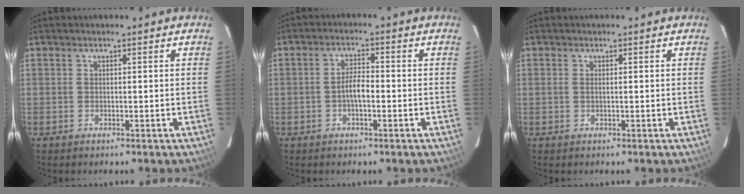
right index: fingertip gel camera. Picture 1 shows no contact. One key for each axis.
{"total": 3.4, "fx": -1.1, "fy": 1.1, "fz": 3.1, "tx": -0.059, "ty": 0.008, "tz": -0.019}
{"total": 0.5, "fx": 0.0, "fy": 0.0, "fz": 0.5, "tx": -0.011, "ty": 0.001, "tz": 0.000}